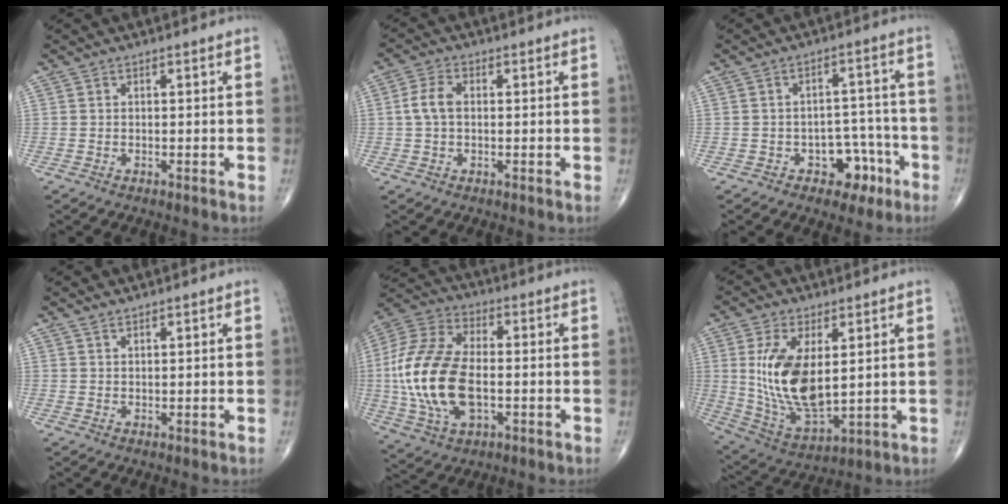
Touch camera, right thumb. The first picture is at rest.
{"total": 4.4, "force": [0.2, 2.7, 3.4], "torque": [-0.077, 0.012, 0.000]}
{"total": 7.4, "force": [-3.6, 5.1, 4.0], "torque": [-0.016, 0.041, -0.046]}
{"total": 1.1, "force": [1.0, 0.3, 0.3], "torque": [-0.005, -0.006, 0.020]}
{"total": 20.6, "force": [-1.9, 11.4, 17.1], "torque": [-0.368, 0.008, -0.032]}
{"total": 15.5, "force": [2.7, 7.6, 13.2], "torque": [-0.248, -0.023, 0.070]}